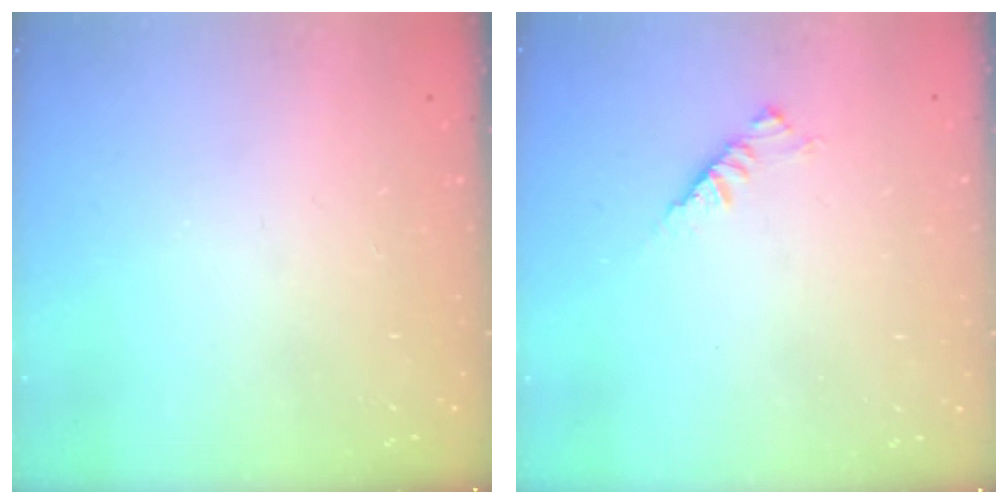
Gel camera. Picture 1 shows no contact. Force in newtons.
{"total": 2.9, "press": 2.8, "slide": 0.7}